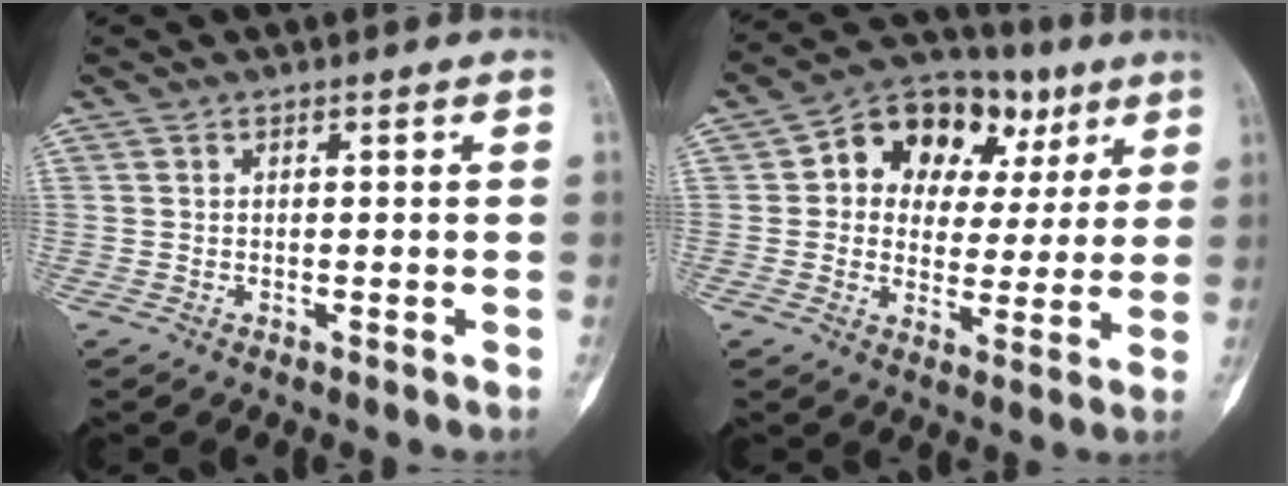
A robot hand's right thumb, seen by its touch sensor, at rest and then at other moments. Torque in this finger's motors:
{"motor_torque": [1.01, 1.24, 0.38, -0.21, 0.05]}